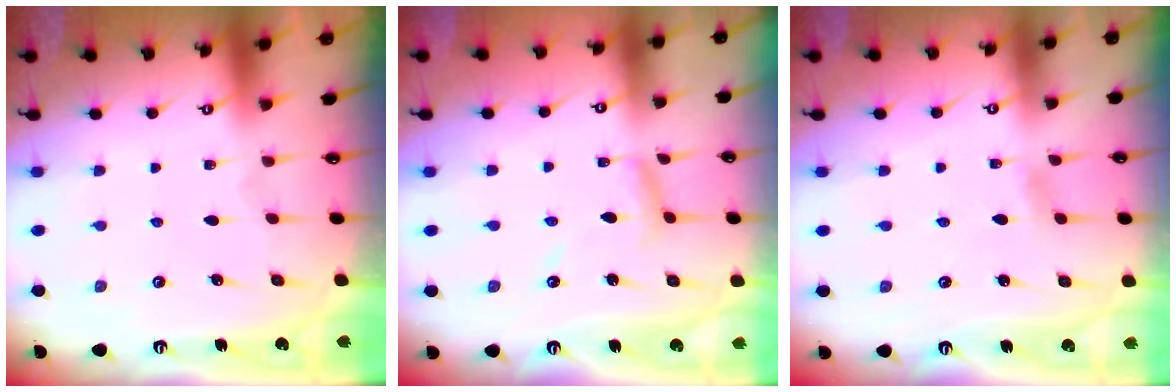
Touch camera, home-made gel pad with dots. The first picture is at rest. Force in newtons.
{"total": 7.2, "press": 7.2, "slide": 0.5}
{"total": 2.6, "press": 2.6, "slide": 0.3}